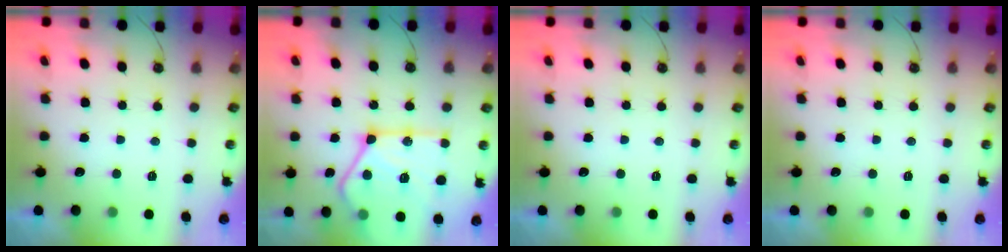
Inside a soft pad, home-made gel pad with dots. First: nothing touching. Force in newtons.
{"total": 23.2, "press": 23.1, "slide": 2.2}
{"total": 0.0}
{"total": 0.0}